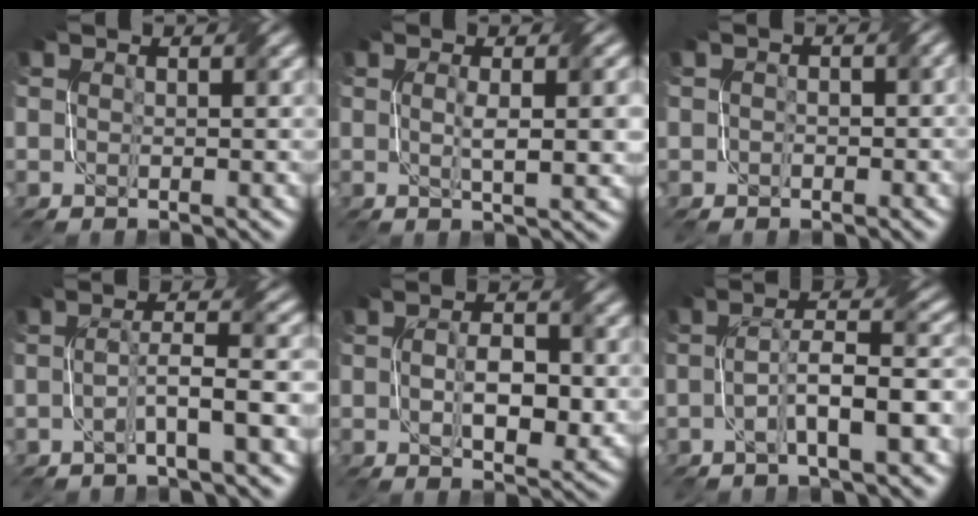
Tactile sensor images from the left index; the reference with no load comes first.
{"total": 3.9, "force": [0.2, 0.8, 3.8], "torque": [-0.060, 0.004, 0.003]}
{"total": 1.4, "force": [0.0, 1.2, 0.9], "torque": [-0.009, -0.001, -0.004]}
{"total": 3.7, "force": [-1.5, 0.3, 3.4], "torque": [-0.063, 0.013, -0.033]}
{"total": 5.0, "force": [-0.3, 2.4, 4.4], "torque": [-0.080, -0.005, 0.000]}
{"total": 6.2, "force": [-2.4, 1.3, 5.5], "torque": [-0.093, 0.016, -0.044]}